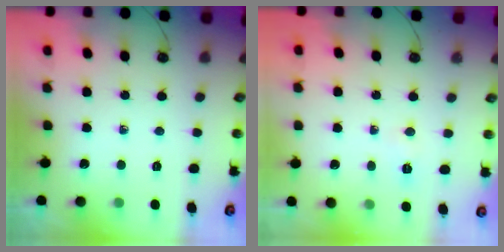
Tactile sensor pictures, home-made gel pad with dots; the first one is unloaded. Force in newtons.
{"total": 3.1, "press": 2.5, "slide": 1.8}